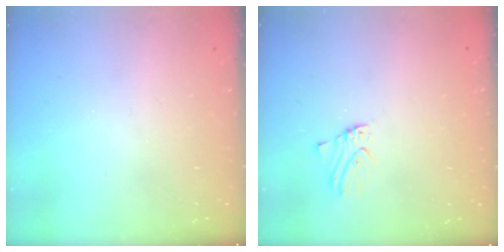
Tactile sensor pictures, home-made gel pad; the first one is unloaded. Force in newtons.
{"total": 0.0}